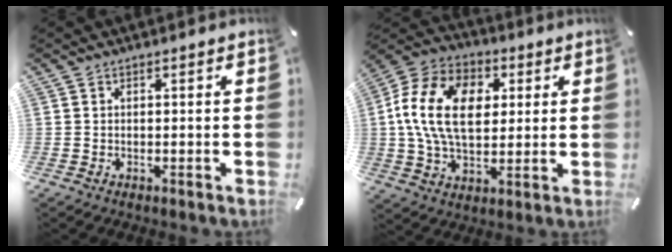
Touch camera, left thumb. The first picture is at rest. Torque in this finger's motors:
{"motor_torque": [0.55, 1.40, 2.22, -0.55, 0.31]}